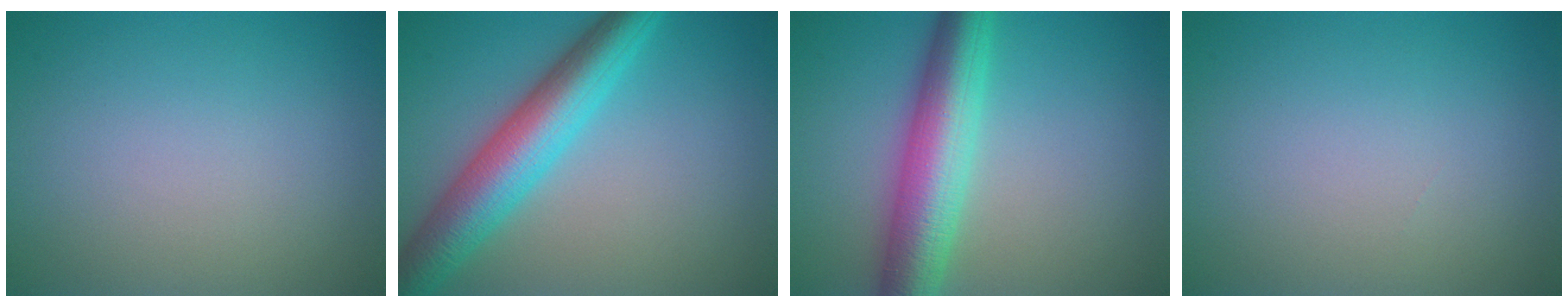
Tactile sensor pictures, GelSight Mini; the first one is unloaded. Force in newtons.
{"total": 7.4, "press": 7.4, "slide": 0.1}
{"total": 7.4, "press": 7.4, "slide": 0.0}
{"total": 0.0}